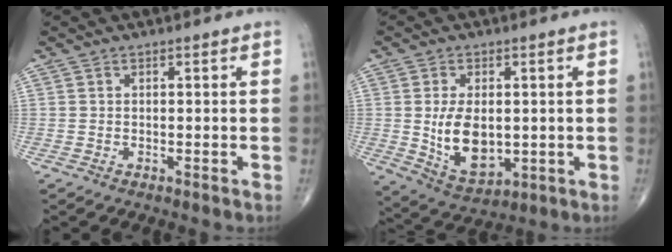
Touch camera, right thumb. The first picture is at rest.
{"total": 10.9, "force": [0.0, 6.5, 8.8], "torque": [-0.139, -0.015, 0.017]}